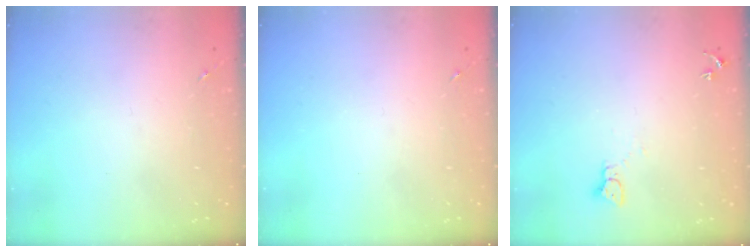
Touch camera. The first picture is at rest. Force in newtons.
{"total": 0.0}
{"total": 3.1, "press": 3.1, "slide": 0.1}